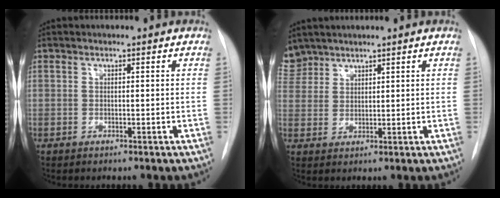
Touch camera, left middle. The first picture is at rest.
{"total": 5.1, "force": [4.4, 2.5, 0.1], "torque": [-0.001, 0.012, 0.096]}